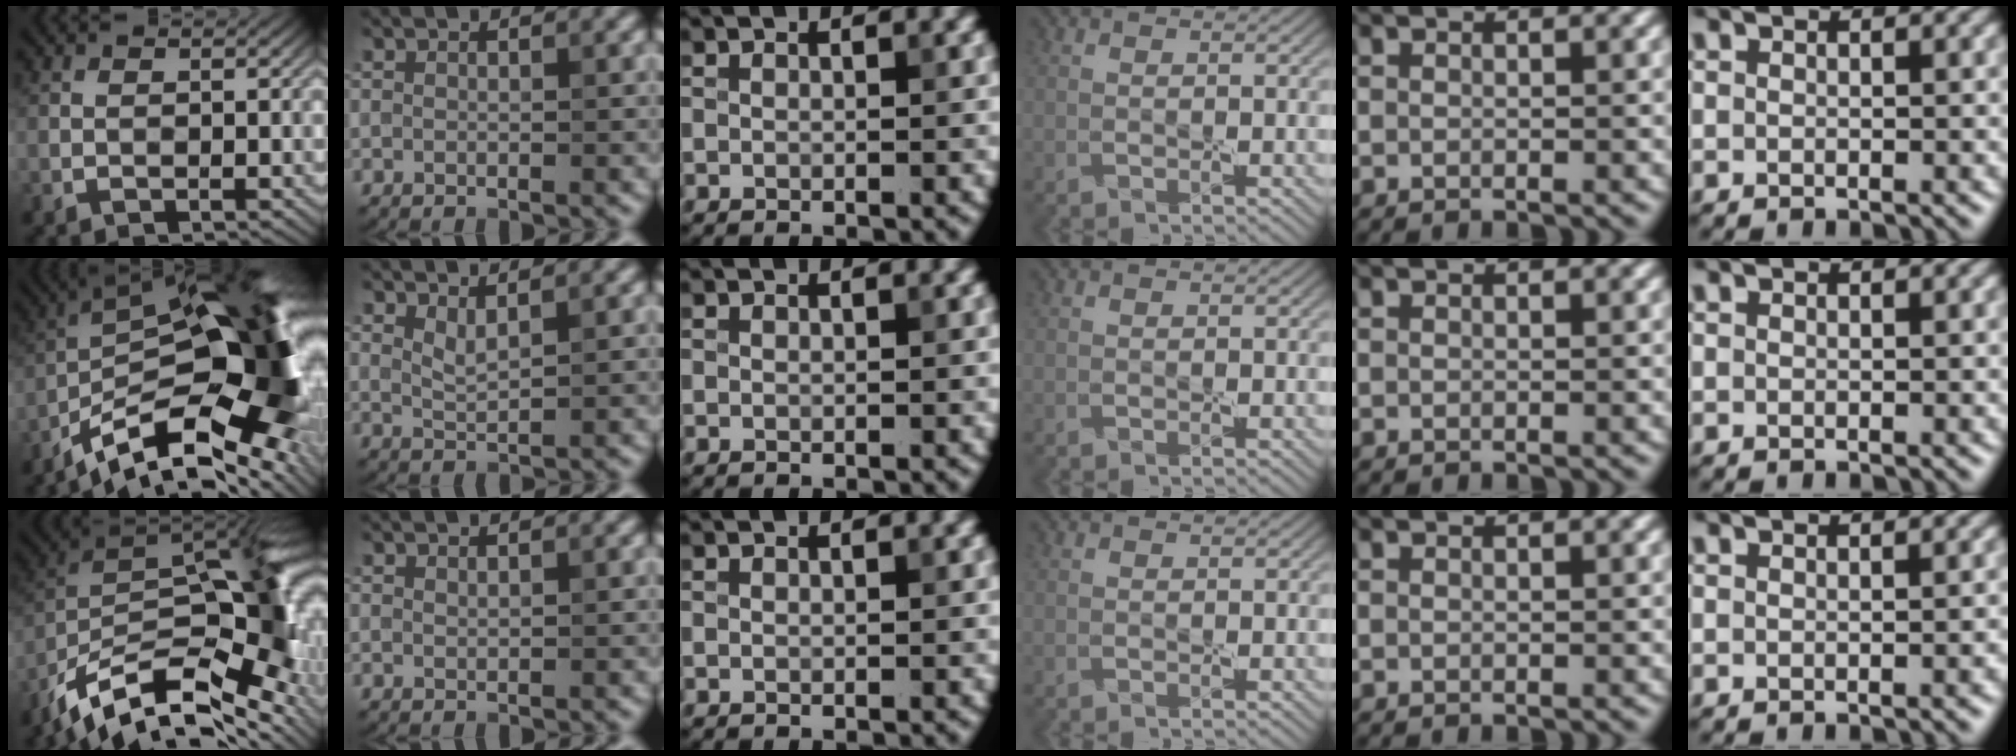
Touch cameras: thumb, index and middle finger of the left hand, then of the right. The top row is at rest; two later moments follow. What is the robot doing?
{"motion": "wrap", "object": "adhesive wrap"}